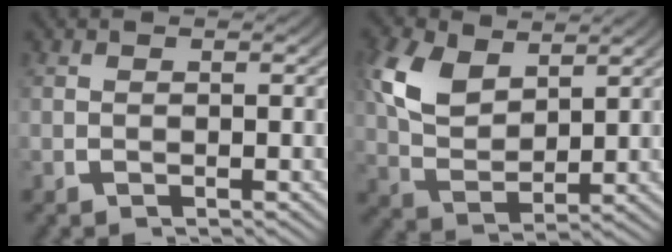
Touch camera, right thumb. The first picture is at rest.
{"total": 6.9, "force": [2.0, 4.4, 4.9], "torque": [-0.120, -0.019, 0.050]}